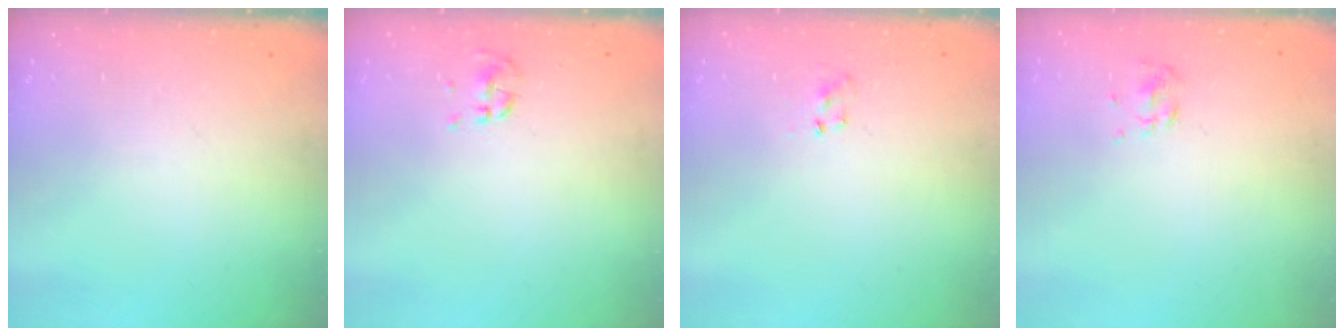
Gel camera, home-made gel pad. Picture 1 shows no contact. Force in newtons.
{"total": 1.1, "press": 1.0, "slide": 0.5}
{"total": 3.6, "press": 3.4, "slide": 1.4}
{"total": 2.7, "press": 2.5, "slide": 0.8}